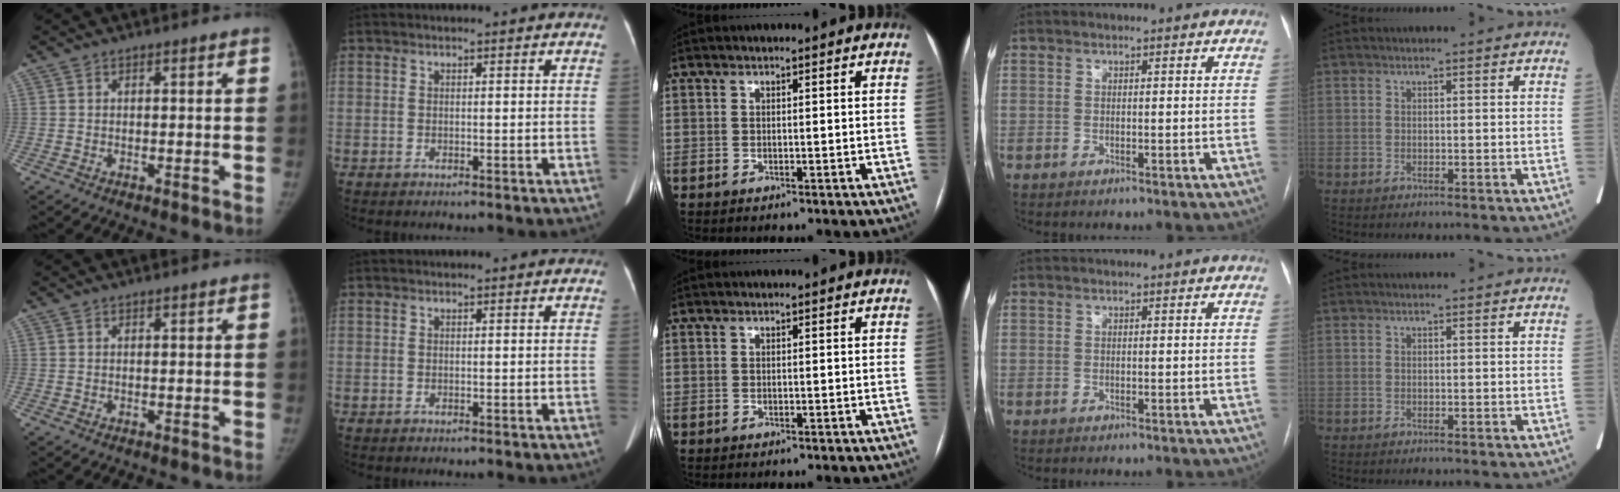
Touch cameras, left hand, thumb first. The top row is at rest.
{}